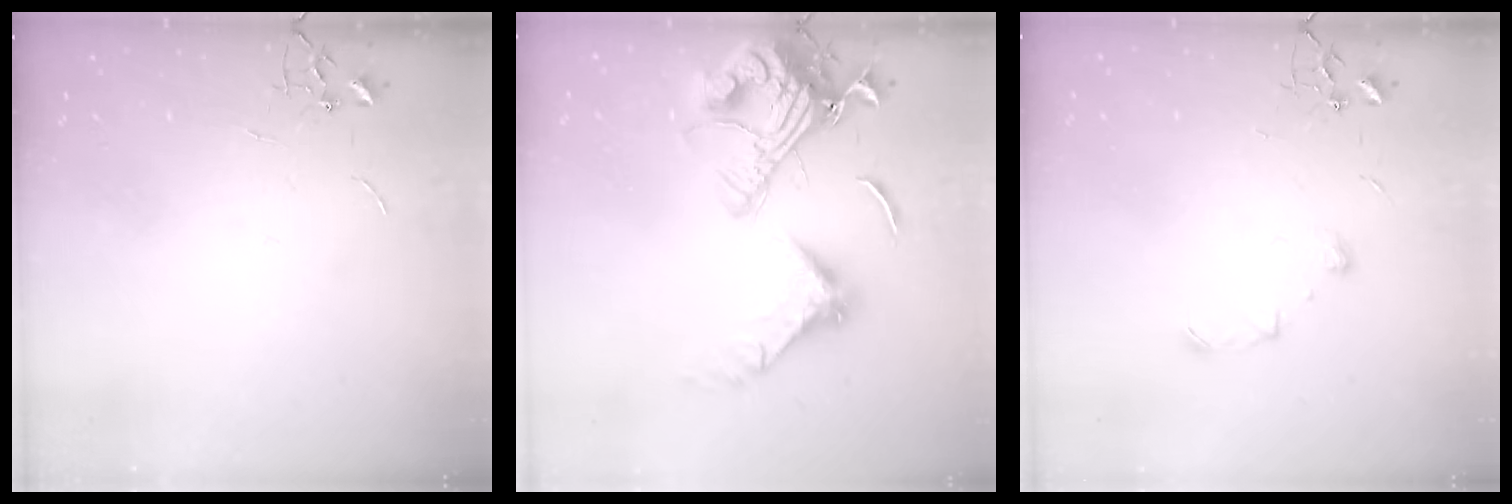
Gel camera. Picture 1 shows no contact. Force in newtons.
{"total": 21.7, "press": 21.5, "slide": 2.5}
{"total": 8.0, "press": 7.9, "slide": 0.7}